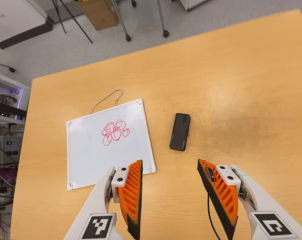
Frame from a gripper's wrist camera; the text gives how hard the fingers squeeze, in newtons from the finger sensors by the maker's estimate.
{"total": 0.0}